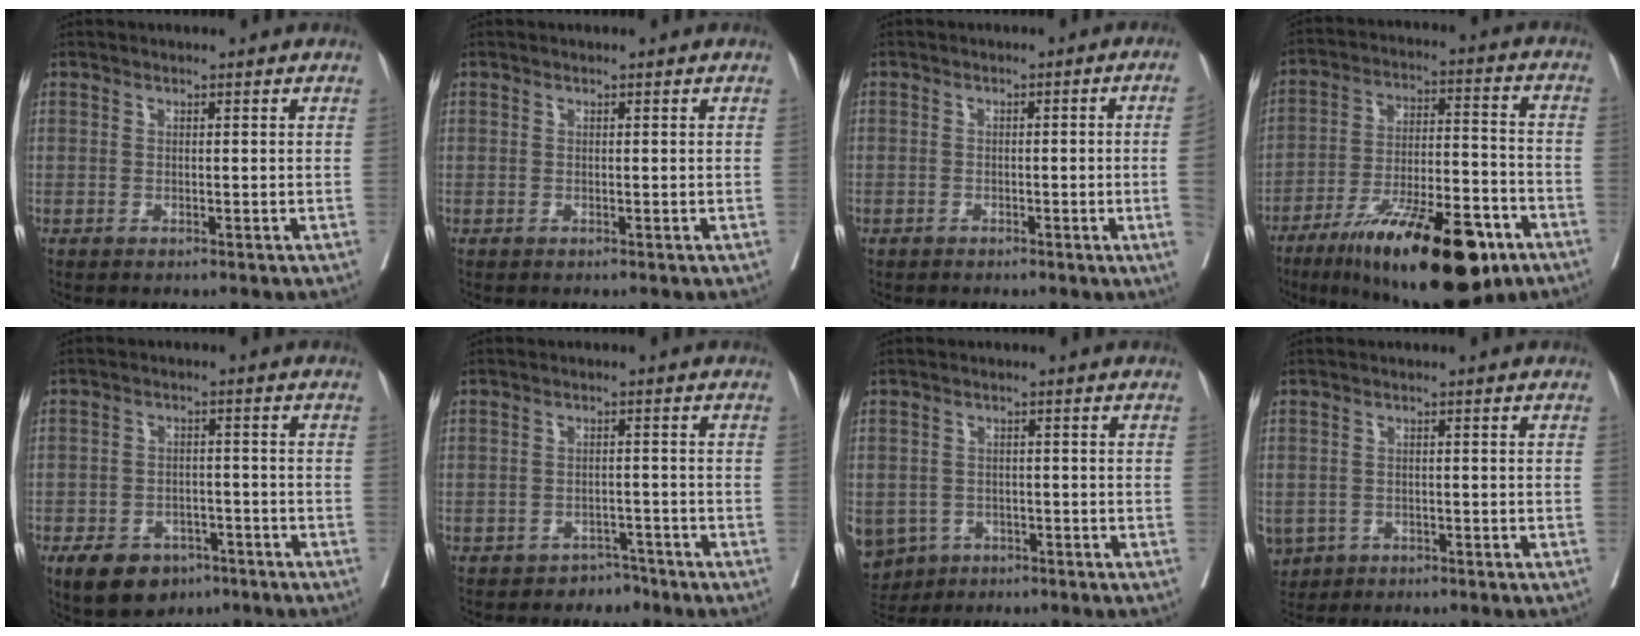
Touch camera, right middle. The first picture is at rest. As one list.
[{"total": 0.0}, {"total": 4.2, "force": [-0.8, -1.2, 4.0], "torque": [-0.048, 0.001, -0.012]}, {"total": 21.2, "force": [-12.9, 5.0, 16.0], "torque": [-0.222, -0.008, -0.206]}, {"total": 7.8, "force": [-4.9, 4.7, 3.8], "torque": [-0.063, 0.003, -0.071]}, {"total": 2.0, "force": [-1.7, 1.0, -0.4], "torque": [0.007, 0.005, -0.026]}, {"total": 9.8, "force": [-4.9, 7.9, 3.0], "torque": [-0.096, -0.006, -0.066]}, {"total": 4.8, "force": [-2.5, 3.8, 1.5], "torque": [-0.034, -0.002, -0.038]}]